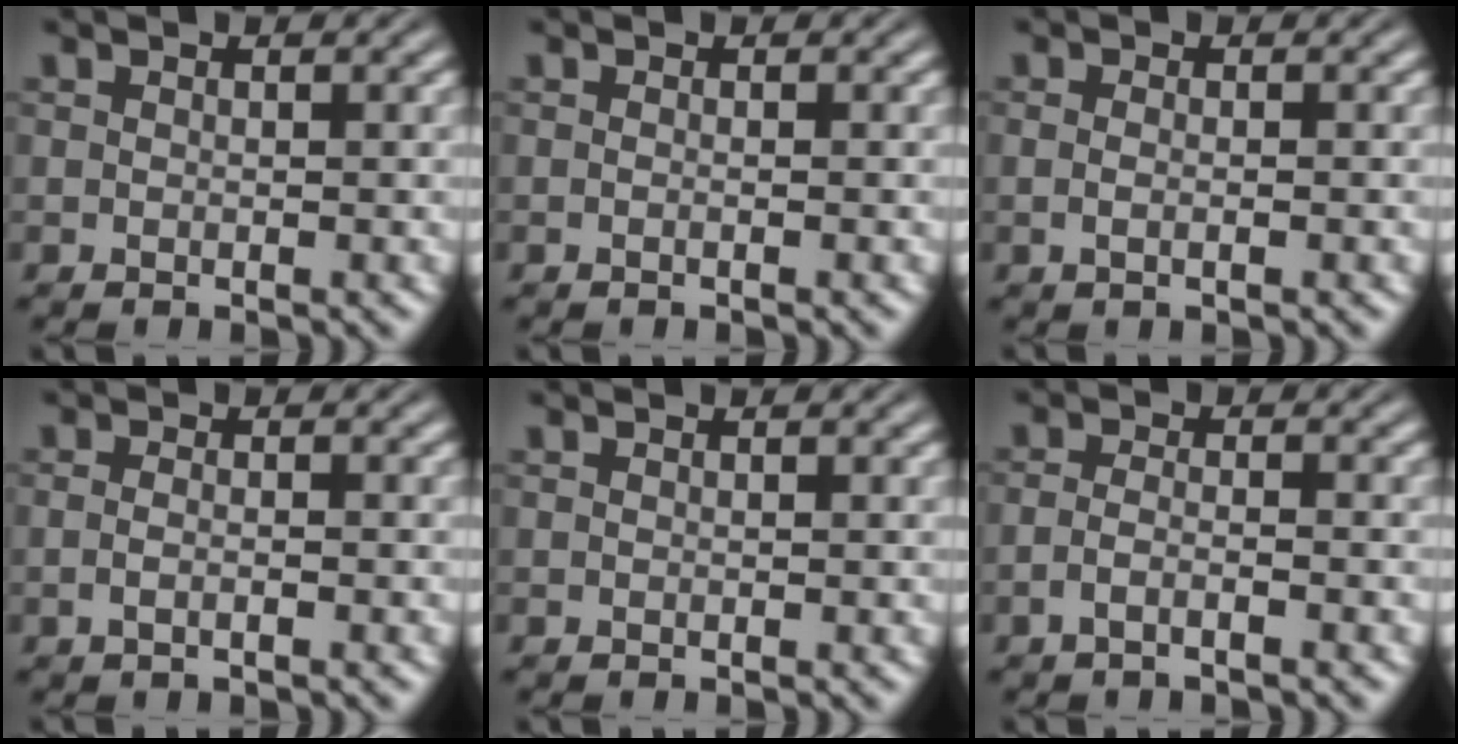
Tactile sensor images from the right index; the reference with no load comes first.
{"total": 0.6, "force": [-0.5, -0.2, 0.3], "torque": [-0.006, 0.000, -0.009]}
{"total": 1.0, "force": [-0.4, -0.5, 0.8], "torque": [-0.018, -0.006, -0.002]}
{"total": 1.2, "force": [-0.8, -0.4, 0.9], "torque": [-0.021, -0.005, -0.009]}
{"total": 0.0}
{"total": 2.0, "force": [-1.5, -0.5, 1.2], "torque": [-0.028, -0.009, -0.023]}